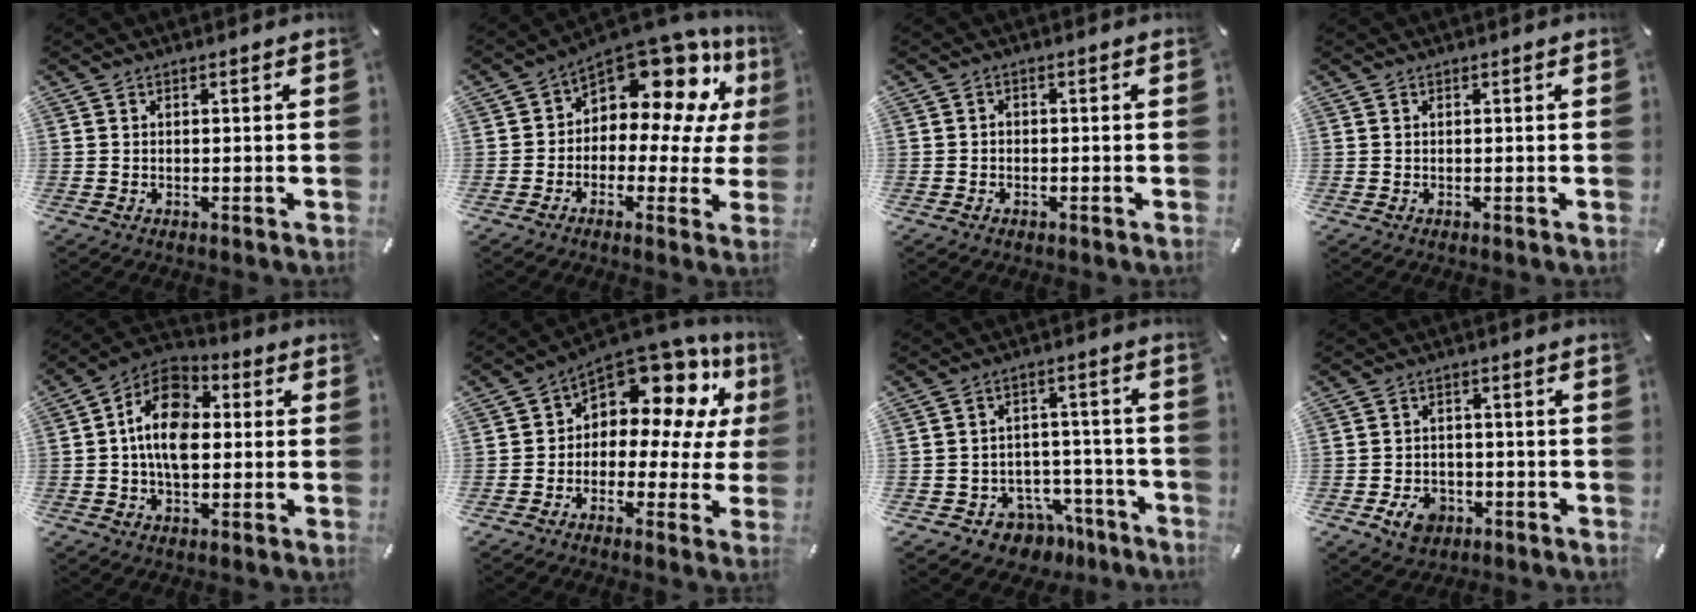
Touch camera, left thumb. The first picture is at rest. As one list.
[{"total": 14.3, "force": [8.1, 8.0, 8.6], "torque": [-0.137, -0.067, 0.139]}, {"total": 1.4, "force": [-0.8, 1.1, 0.5], "torque": [-0.008, 0.007, -0.018]}, {"total": 0.0}, {"total": 13.1, "force": [0.7, 8.9, 9.6], "torque": [-0.179, 0.005, 0.011]}, {"total": 13.1, "force": [7.5, 7.6, 7.5], "torque": [-0.118, -0.067, 0.129]}, {"total": 7.1, "force": [-4.1, 5.6, 1.5], "torque": [-0.022, 0.026, -0.066]}, {"total": 6.4, "force": [-2.9, 4.8, 2.9], "torque": [-0.055, 0.011, -0.054]}]